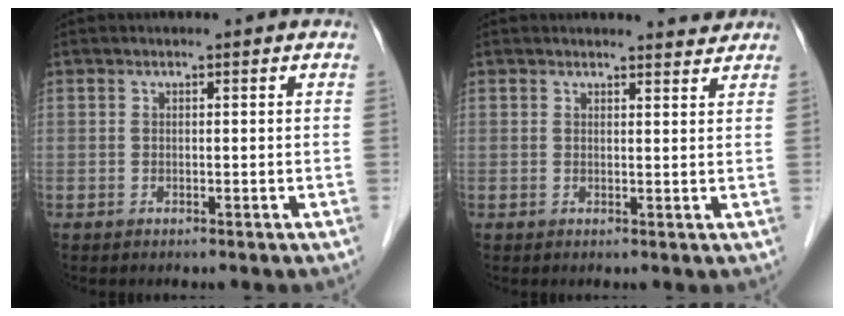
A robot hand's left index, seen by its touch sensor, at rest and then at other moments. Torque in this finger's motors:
{"motor_torque": [0.12, -0.19, 0.00, 0.01]}